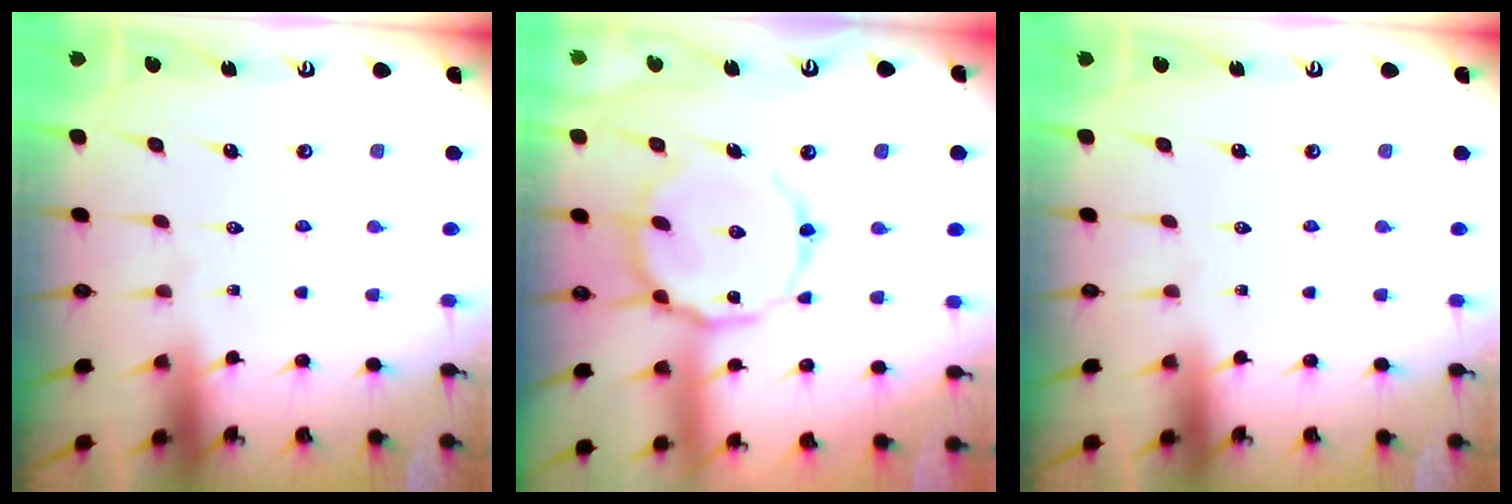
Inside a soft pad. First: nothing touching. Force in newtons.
{"total": 14.4, "press": 14.4, "slide": 1.4}
{"total": 0.0}